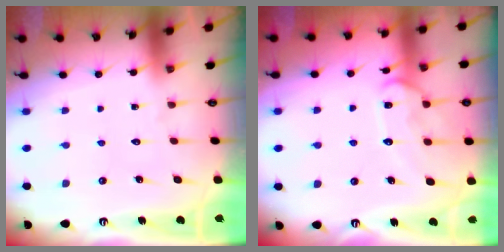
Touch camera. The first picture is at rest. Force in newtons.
{"total": 13.9, "press": 13.9, "slide": 1.1}